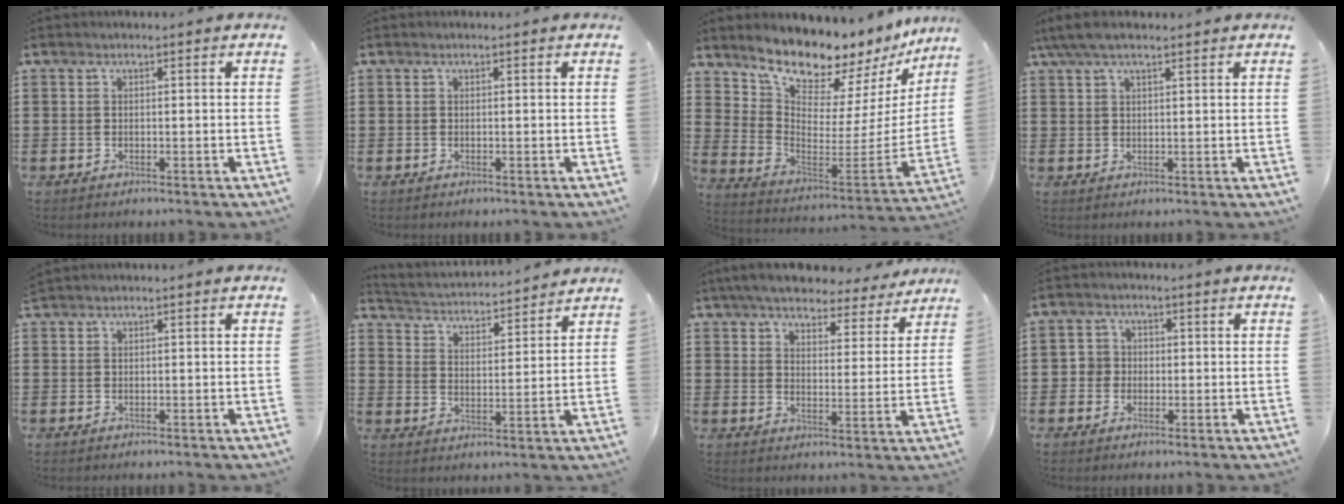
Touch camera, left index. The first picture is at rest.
{"total": 0.0}
{"total": 8.8, "force": [8.6, 1.6, 1.4], "torque": [-0.064, -0.086, 0.148]}
{"total": 4.2, "force": [2.8, 1.1, 2.9], "torque": [-0.061, 0.007, 0.052]}
{"total": 0.7, "force": [0.7, 0.0, 0.1], "torque": [-0.003, -0.001, 0.014]}
{"total": 2.9, "force": [2.9, 0.0, -0.1], "torque": [-0.020, -0.029, 0.042]}
{"total": 6.1, "force": [5.8, 1.0, 1.4], "torque": [-0.055, -0.029, 0.103]}
{"total": 2.6, "force": [-0.2, 2.6, 0.6], "torque": [-0.023, 0.009, -0.008]}